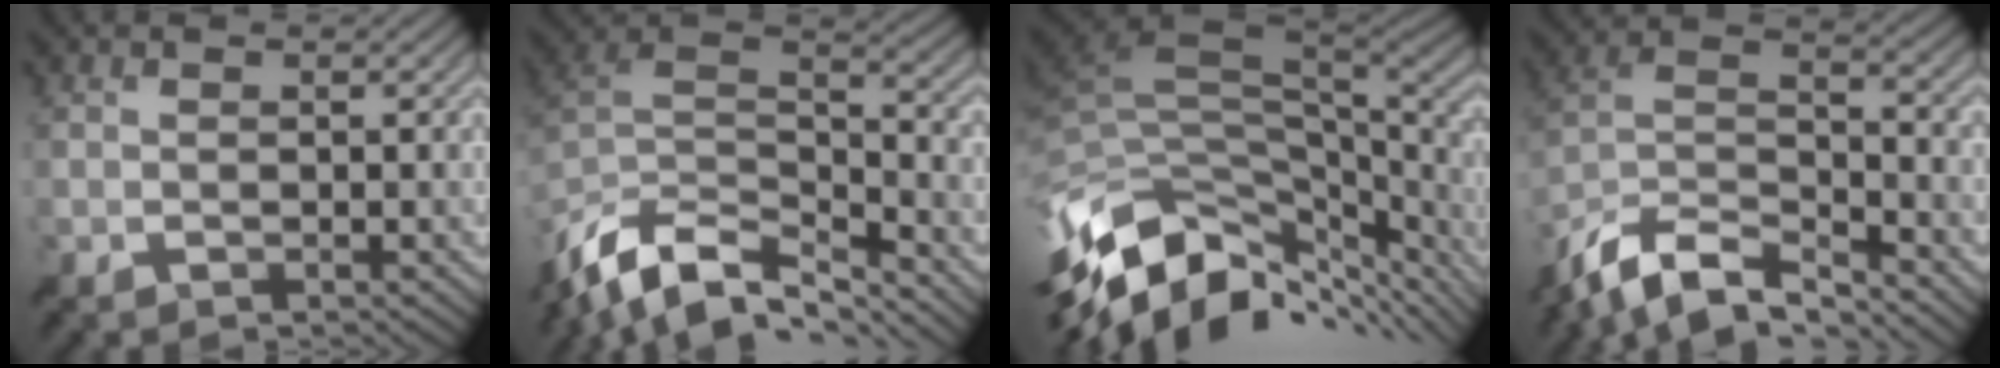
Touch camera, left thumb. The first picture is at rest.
{"total": 13.1, "force": [-9.0, 5.7, 7.7], "torque": [-0.207, -0.007, -0.154]}
{"total": 14.4, "force": [-4.5, 8.1, 11.0], "torque": [-0.253, -0.029, -0.072]}
{"total": 11.6, "force": [-9.0, 3.8, 6.3], "torque": [-0.146, -0.002, -0.174]}